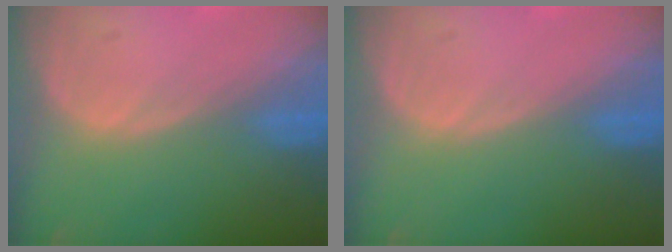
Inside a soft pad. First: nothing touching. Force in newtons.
{"total": 0.0}